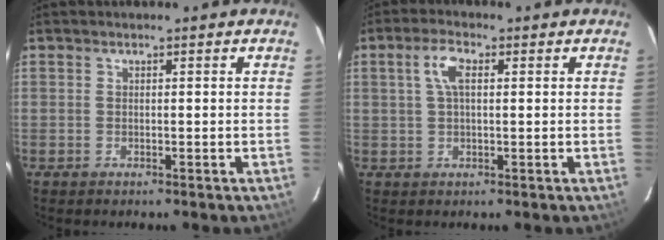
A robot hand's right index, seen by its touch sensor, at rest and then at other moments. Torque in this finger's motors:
{"motor_torque": [0.29, -0.17, 0.40, 0.09]}